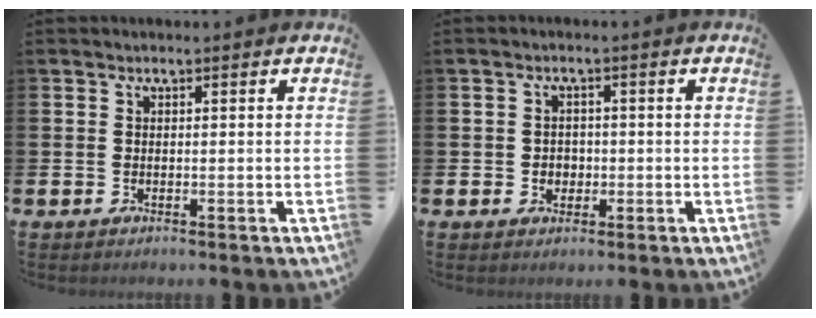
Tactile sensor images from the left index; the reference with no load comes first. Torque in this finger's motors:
{"motor_torque": [0.35, 0.00, 0.01, 0.04]}